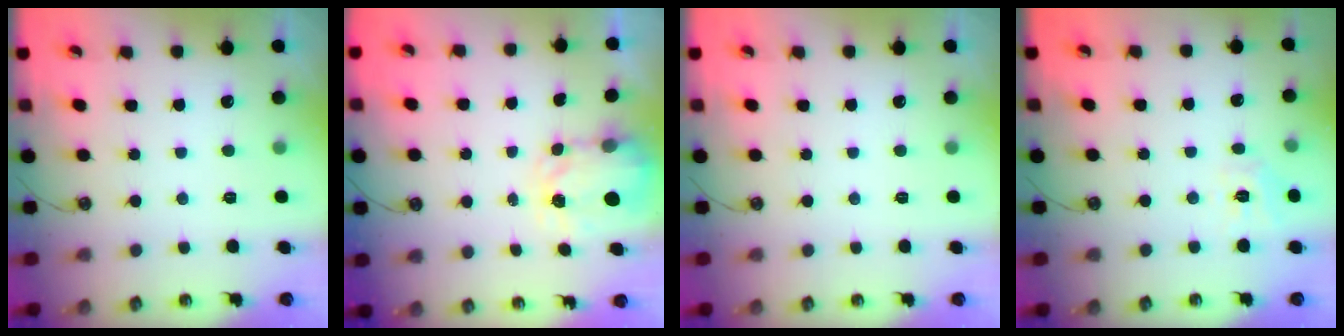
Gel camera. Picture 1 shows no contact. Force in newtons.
{"total": 3.6, "press": 3.6, "slide": 0.5}
{"total": 0.0}
{"total": 7.8, "press": 7.8, "slide": 0.7}